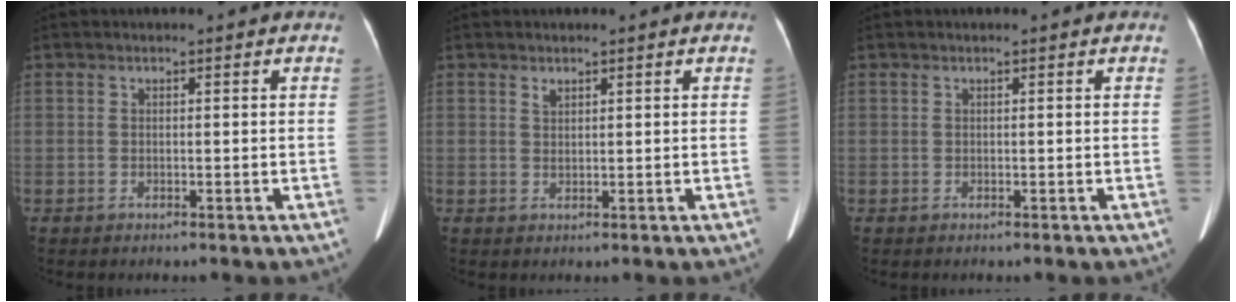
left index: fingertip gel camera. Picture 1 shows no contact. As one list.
[{"total": 1.1, "force": [0.9, 0.5, 0.4], "torque": [-0.009, 0.001, 0.020]}, {"total": 0.0}]